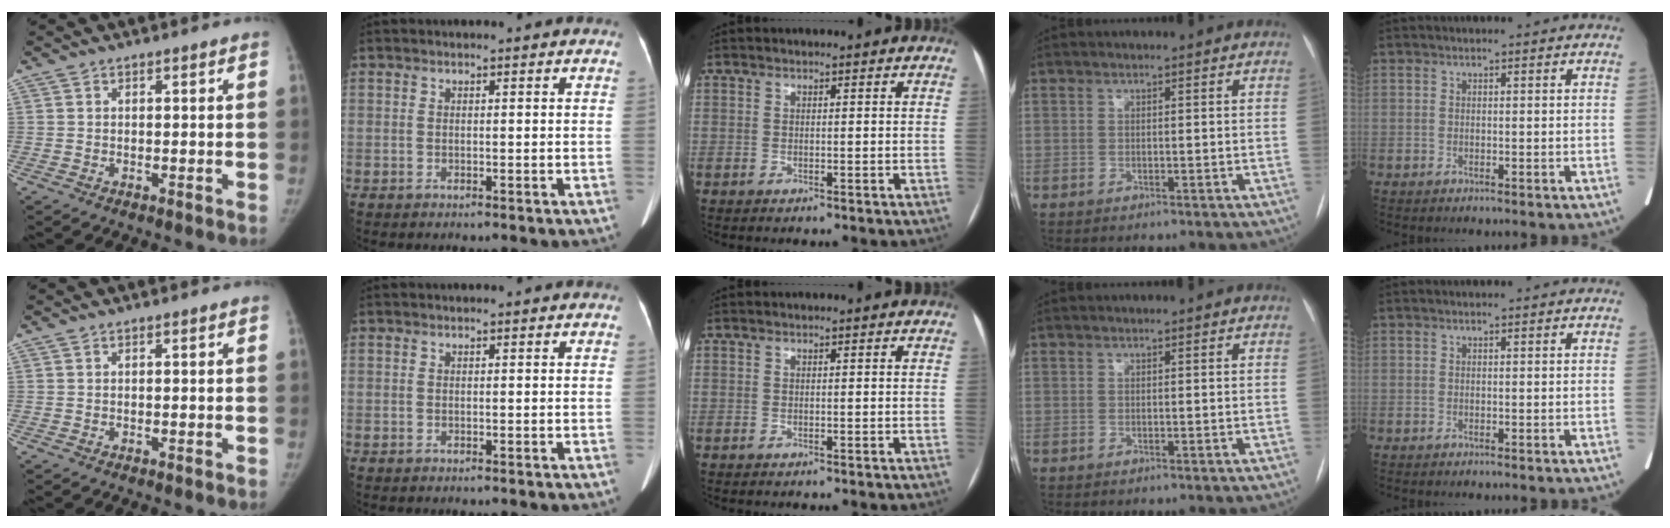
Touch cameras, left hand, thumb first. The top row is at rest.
{}